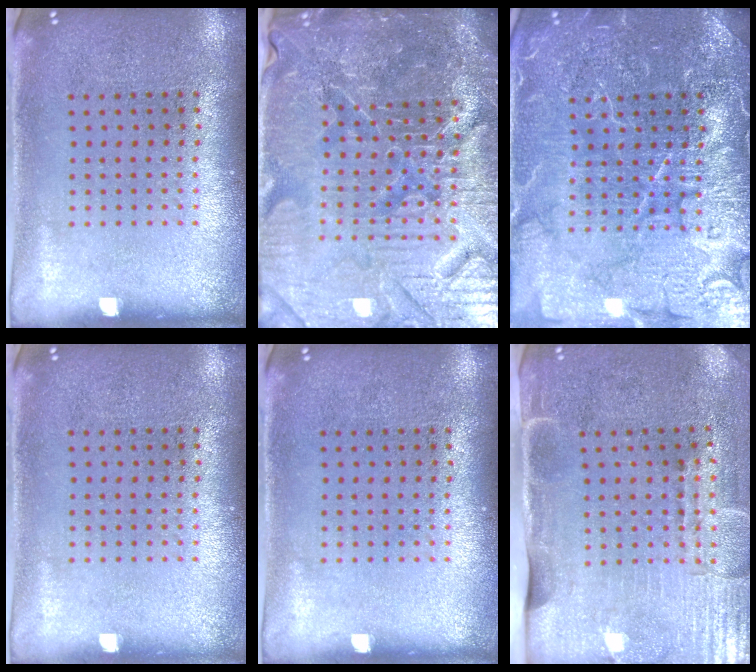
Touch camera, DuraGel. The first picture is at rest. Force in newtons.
{"total": 6.2, "press": 5.7, "slide": 2.5}
{"total": 7.2, "press": 7.1, "slide": 1.0}
{"total": 0.0}
{"total": 0.0}
{"total": 4.4, "press": 3.7, "slide": 2.4}